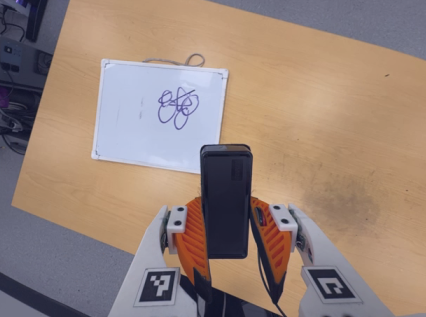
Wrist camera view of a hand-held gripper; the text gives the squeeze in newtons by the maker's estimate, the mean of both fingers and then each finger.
{"total": 4.4, "left": 3.1, "right": 5.7}